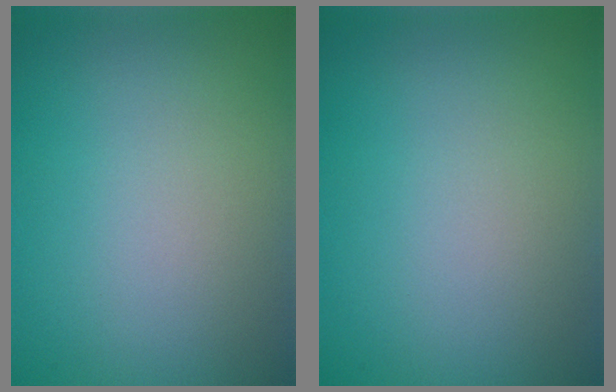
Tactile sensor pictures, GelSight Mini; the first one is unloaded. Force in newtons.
{"total": 0.0}